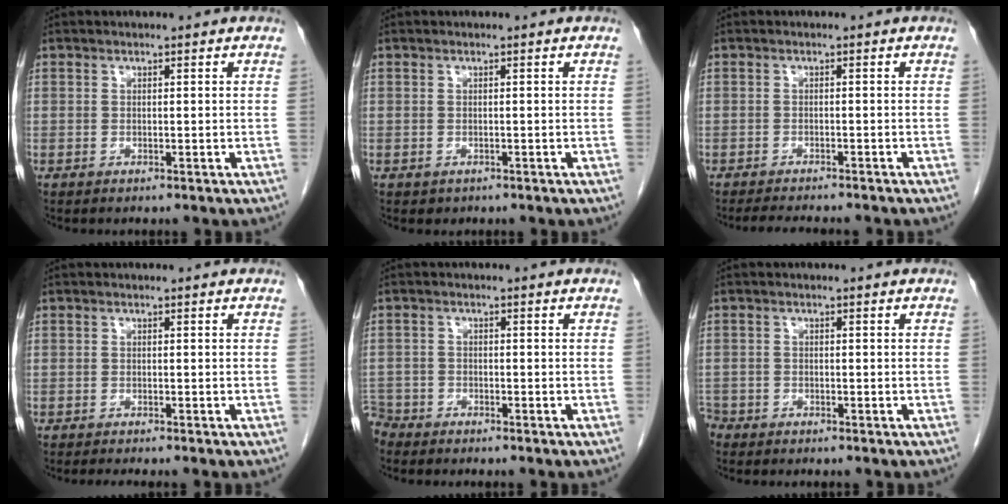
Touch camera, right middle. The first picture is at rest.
{"total": 0.6, "force": [-0.3, 0.5, 0.1], "torque": [-0.006, 0.002, 0.000]}
{"total": 7.0, "force": [-6.3, 0.8, 3.0], "torque": [-0.038, -0.010, -0.088]}
{"total": 2.0, "force": [-1.7, -0.3, 1.0], "torque": [-0.013, -0.002, -0.027]}
{"total": 3.9, "force": [-3.7, 1.3, -0.1], "torque": [0.005, -0.006, -0.073]}
{"total": 2.7, "force": [-2.3, 1.3, 0.3], "torque": [-0.007, -0.001, -0.045]}